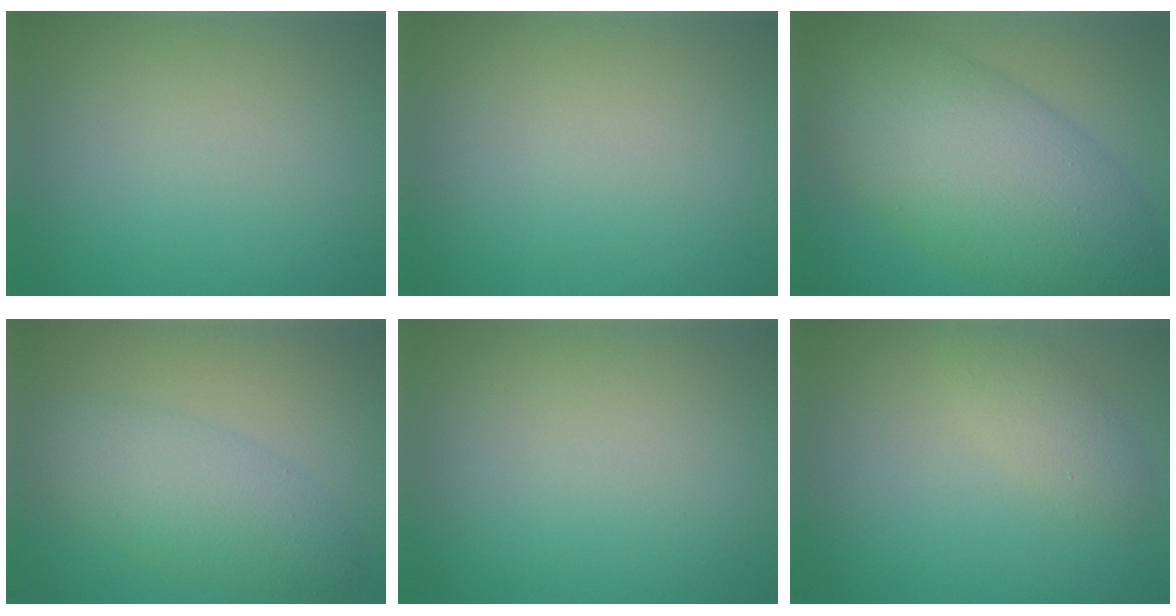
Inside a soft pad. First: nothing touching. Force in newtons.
{"total": 0.0}
{"total": 10.4, "press": 10.4, "slide": 0.2}
{"total": 4.3, "press": 4.3, "slide": 0.0}
{"total": 0.0}
{"total": 2.0, "press": 2.0, "slide": 0.1}